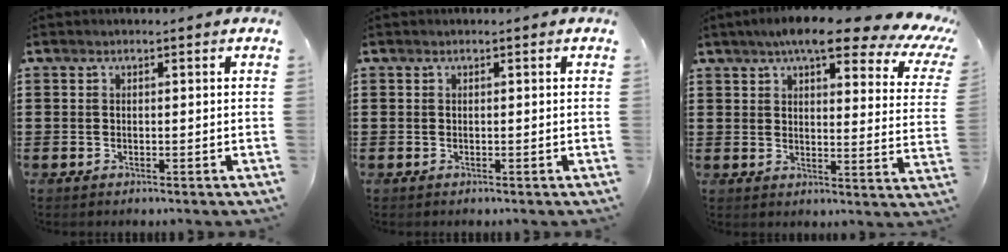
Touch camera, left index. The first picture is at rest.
{"total": 0.0}
{"total": 9.9, "force": [7.5, 2.0, 6.2], "torque": [-0.110, -0.028, 0.126]}